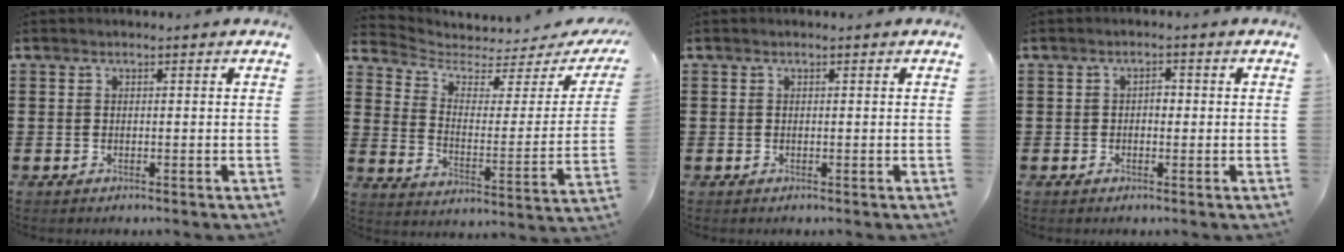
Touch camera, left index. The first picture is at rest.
{"total": 3.5, "force": [2.9, 1.2, 1.5], "torque": [-0.052, -0.029, 0.046]}
{"total": 0.0}
{"total": 1.5, "force": [0.1, 0.7, 1.3], "torque": [-0.026, 0.003, 0.001]}